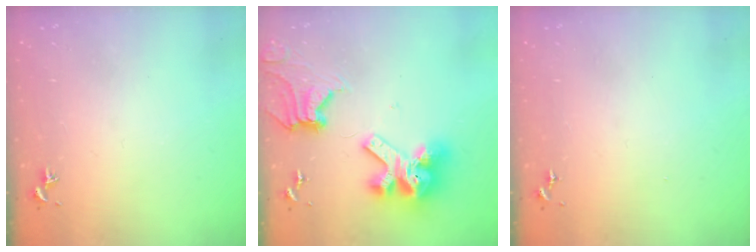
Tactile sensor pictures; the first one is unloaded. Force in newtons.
{"total": 17.8, "press": 17.7, "slide": 2.0}
{"total": 0.0}